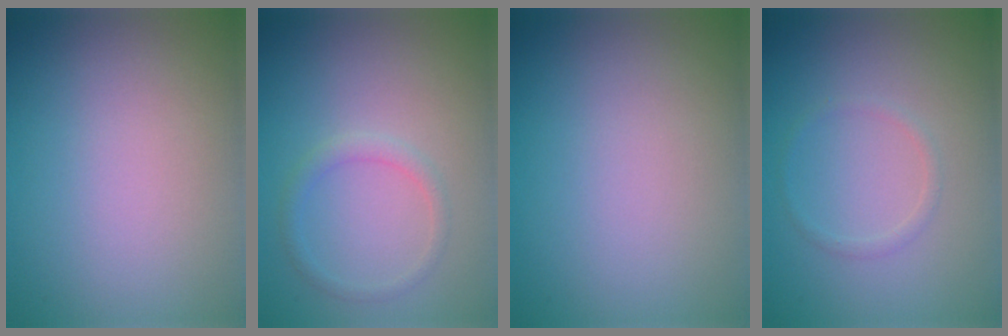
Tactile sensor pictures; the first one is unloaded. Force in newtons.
{"total": 1.4, "press": 1.4, "slide": 0.1}
{"total": 0.0}
{"total": 0.9, "press": 0.9, "slide": 0.1}